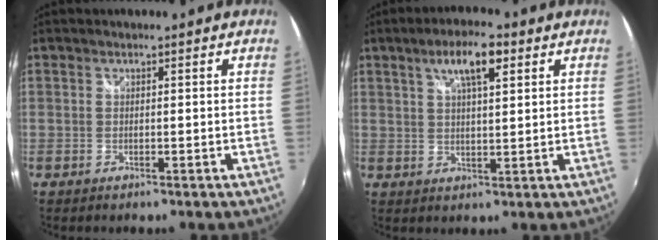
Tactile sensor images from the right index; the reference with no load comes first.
{"total": 7.3, "force": [3.6, 2.0, 6.0], "torque": [-0.102, 0.011, 0.061]}